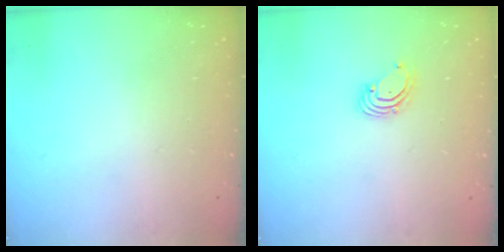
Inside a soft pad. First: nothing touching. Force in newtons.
{"total": 1.8, "press": 1.8, "slide": 0.2}